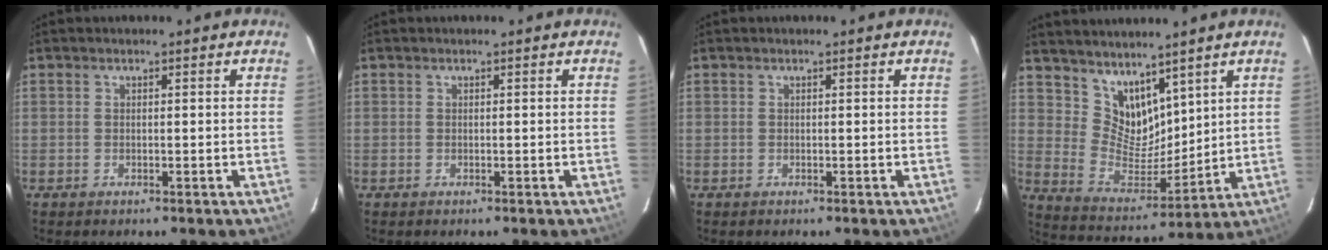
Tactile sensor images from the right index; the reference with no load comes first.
{"total": 0.0}
{"total": 0.0}
{"total": 10.5, "force": [7.8, 5.7, 4.2], "torque": [-0.075, -0.007, 0.164]}